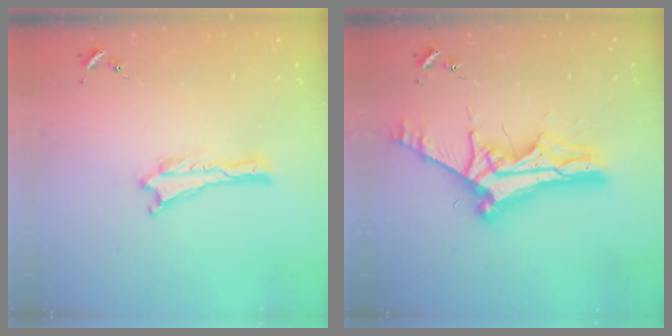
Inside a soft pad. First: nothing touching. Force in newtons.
{"total": 12.0, "press": 11.9, "slide": 1.1}